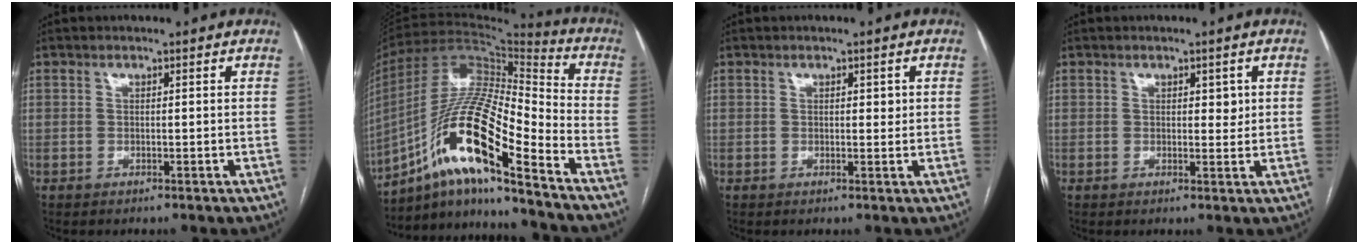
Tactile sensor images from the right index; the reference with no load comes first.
{"total": 18.7, "force": [-10.5, 2.0, 15.4], "torque": [-0.308, 0.002, -0.188]}
{"total": 1.3, "force": [0.4, 0.6, 1.1], "torque": [-0.013, 0.000, 0.005]}
{"total": 2.0, "force": [0.7, 1.0, 1.6], "torque": [-0.018, -0.003, 0.008]}